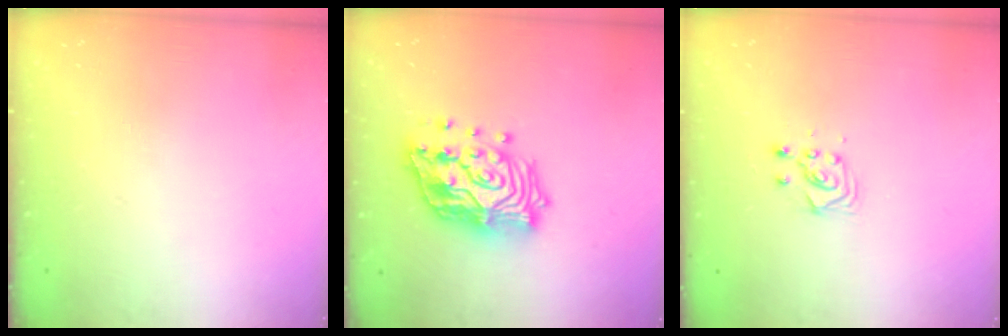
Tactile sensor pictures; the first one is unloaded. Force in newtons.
{"total": 19.6, "press": 19.5, "slide": 2.3}
{"total": 3.4, "press": 3.3, "slide": 1.0}